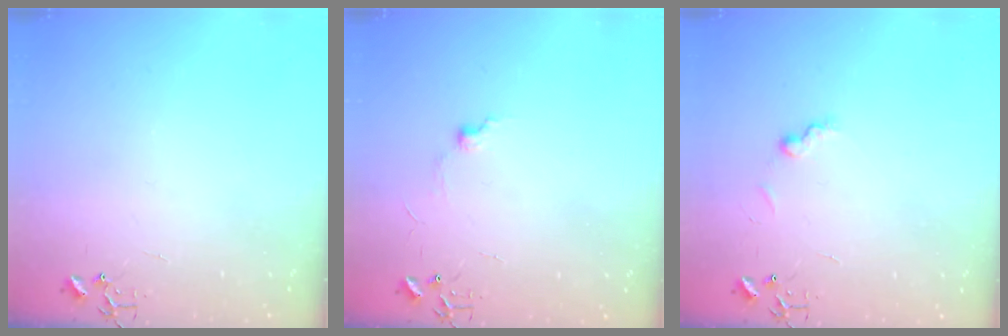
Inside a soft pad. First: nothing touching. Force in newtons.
{"total": 5.3, "press": 5.2, "slide": 0.7}
{"total": 6.9, "press": 6.9, "slide": 0.7}